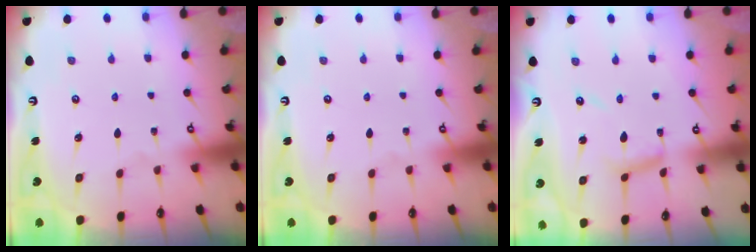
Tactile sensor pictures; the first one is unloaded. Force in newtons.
{"total": 0.0}
{"total": 8.5, "press": 8.5, "slide": 0.3}